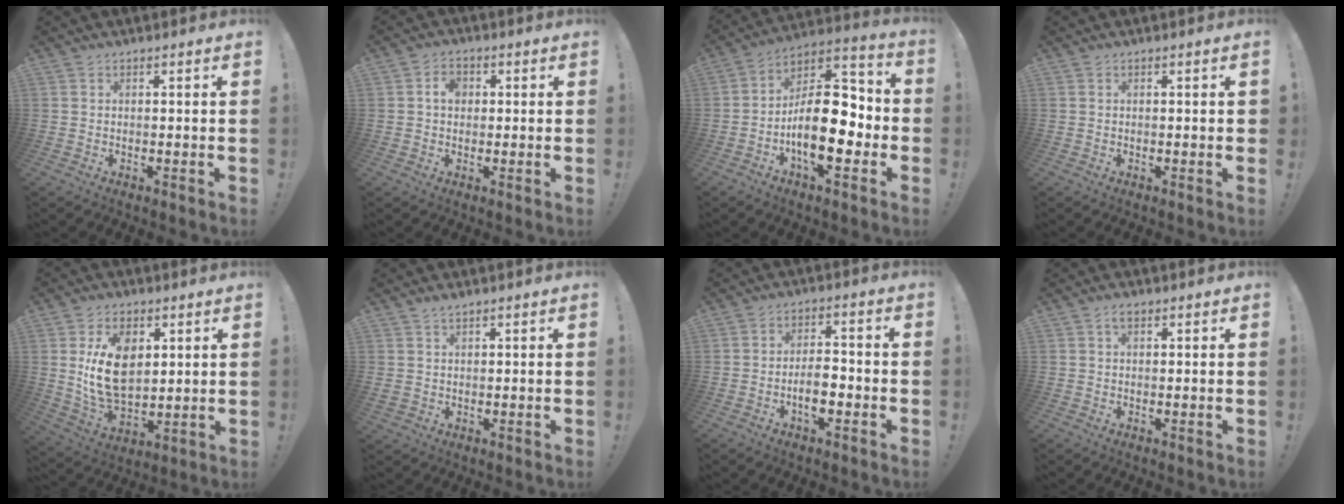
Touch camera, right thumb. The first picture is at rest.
{"total": 4.2, "force": [0.5, 3.1, 2.8], "torque": [-0.035, 0.002, 0.006]}
{"total": 19.9, "force": [-4.8, 9.6, 16.7], "torque": [-0.283, 0.020, -0.071]}
{"total": 0.7, "force": [0.0, 0.2, 0.7], "torque": [-0.011, 0.002, 0.000]}
{"total": 15.4, "force": [4.2, 10.3, 10.7], "torque": [-0.185, -0.011, 0.077]}
{"total": 2.9, "force": [2.1, 1.8, 1.0], "torque": [-0.015, -0.011, 0.038]}
{"total": 7.0, "force": [-2.9, 2.8, 5.7], "torque": [-0.103, 0.007, -0.053]}
{"total": 2.4, "force": [1.3, 1.1, 1.7], "torque": [-0.027, -0.001, 0.022]}